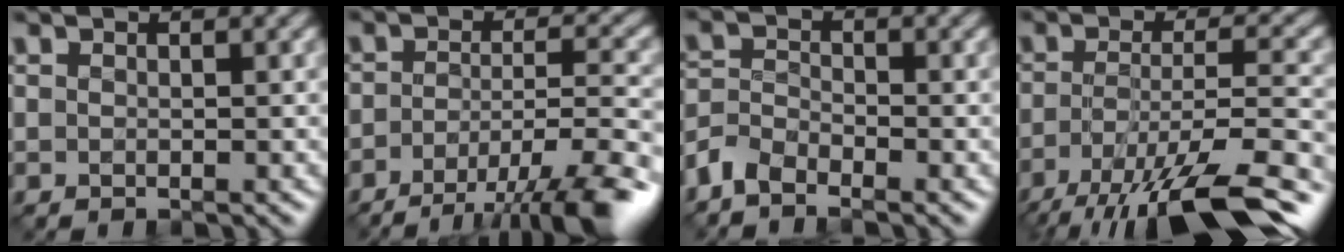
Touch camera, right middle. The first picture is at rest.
{"total": 9.1, "force": [-6.3, 2.2, 6.1], "torque": [-0.098, -0.006, -0.098]}
{"total": 3.0, "force": [-2.4, 1.3, 1.3], "torque": [-0.027, 0.002, -0.062]}
{"total": 12.1, "force": [-8.2, 3.0, 8.5], "torque": [-0.160, -0.006, -0.132]}